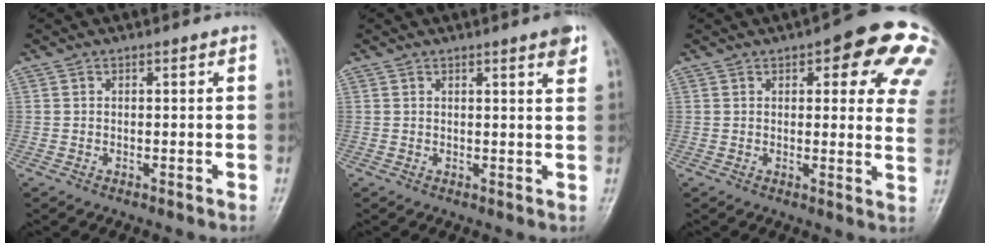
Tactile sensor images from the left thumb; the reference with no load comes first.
{"total": 3.2, "force": [2.1, 0.2, 2.4], "torque": [-0.028, -0.010, 0.025]}
{"total": 17.1, "force": [8.4, 6.3, 13.5], "torque": [-0.121, -0.021, 0.085]}